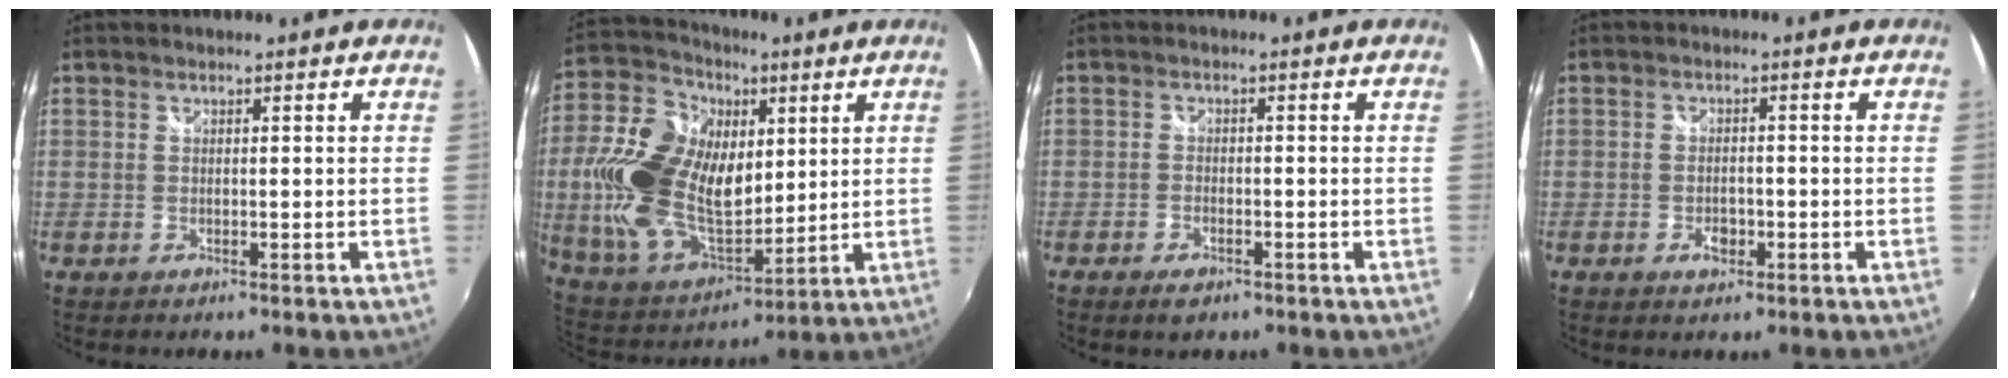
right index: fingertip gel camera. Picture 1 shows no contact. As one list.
[{"total": 22.4, "force": [3.9, 14.4, 16.7], "torque": [-0.364, 0.027, 0.085]}, {"total": 3.2, "force": [-2.2, 1.7, 1.7], "torque": [-0.044, -0.003, -0.038]}, {"total": 2.8, "force": [-1.3, 1.7, 1.8], "torque": [-0.033, 0.000, -0.020]}]